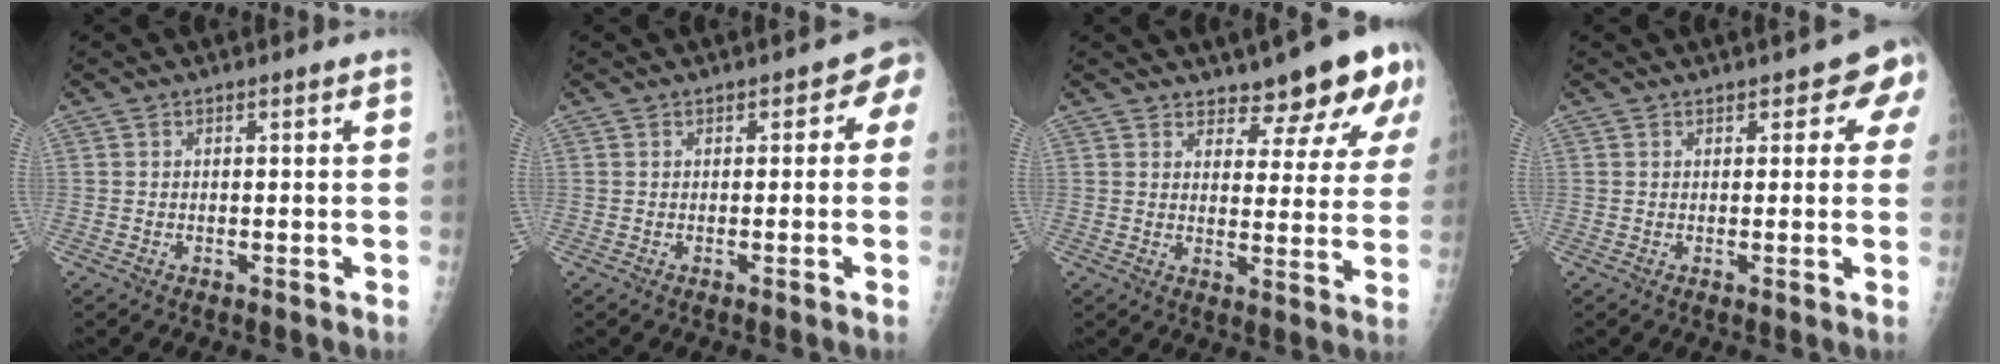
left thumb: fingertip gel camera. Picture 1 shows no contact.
{"total": 2.8, "force": [0.5, 1.9, 2.0], "torque": [-0.003, 0.006, -0.002]}
{"total": 11.3, "force": [8.4, 3.7, 6.6], "torque": [-0.049, -0.055, 0.103]}
{"total": 4.3, "force": [2.4, 2.1, 2.9], "torque": [-0.004, -0.001, 0.019]}